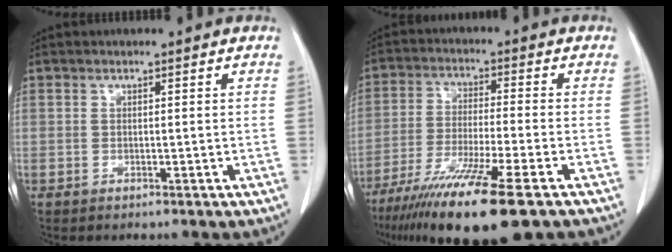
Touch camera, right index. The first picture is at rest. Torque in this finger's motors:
{"motor_torque": [1.55, -0.59, 1.05, 0.21]}